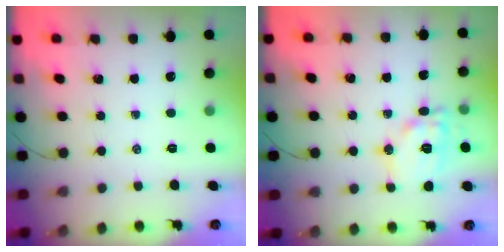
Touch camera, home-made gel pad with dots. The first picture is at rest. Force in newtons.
{"total": 13.4, "press": 13.4, "slide": 0.9}